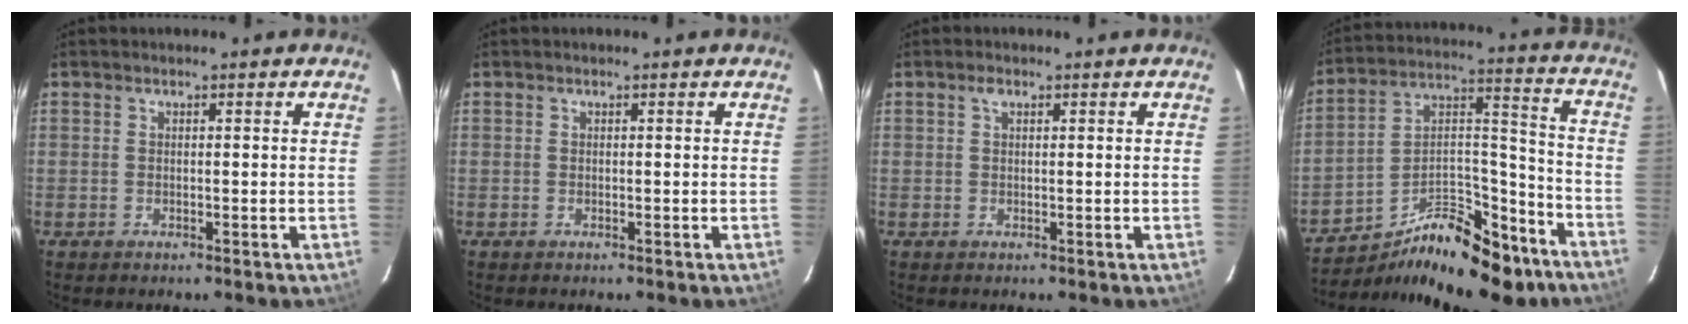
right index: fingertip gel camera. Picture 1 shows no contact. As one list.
[{"total": 0.0}, {"total": 1.0, "force": [0.5, 0.5, 0.6], "torque": [-0.012, 0.005, 0.009]}, {"total": 22.0, "force": [-15.7, 9.3, 12.2], "torque": [-0.198, 0.035, -0.229]}]